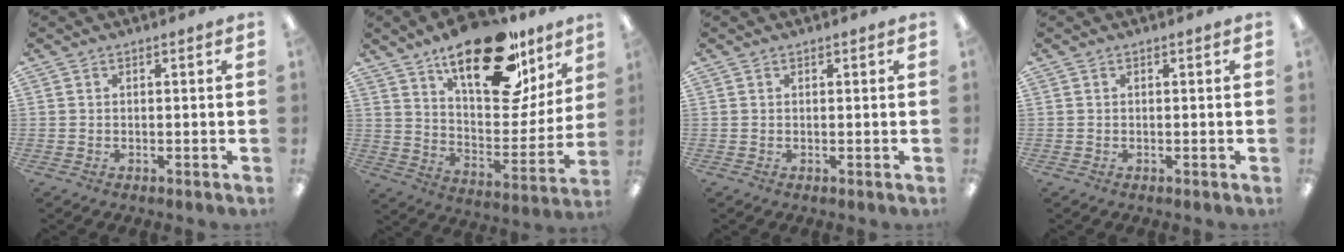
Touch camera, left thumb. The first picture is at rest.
{"total": 25.8, "force": [17.5, 10.6, 15.8], "torque": [-0.218, -0.116, 0.290]}
{"total": 0.0}
{"total": 0.0}